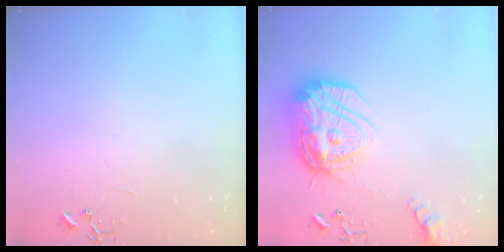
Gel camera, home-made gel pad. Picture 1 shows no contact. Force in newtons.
{"total": 20.2, "press": 20.1, "slide": 1.6}